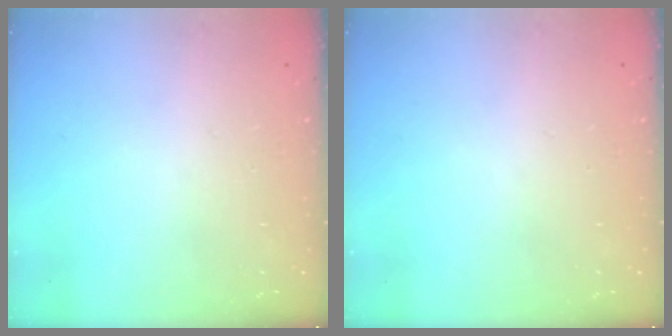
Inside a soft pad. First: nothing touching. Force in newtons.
{"total": 0.0}